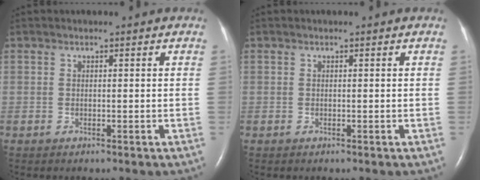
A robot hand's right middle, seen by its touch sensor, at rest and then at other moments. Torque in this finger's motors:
{"motor_torque": [0.06, 0.04, 0.03, 0.01]}